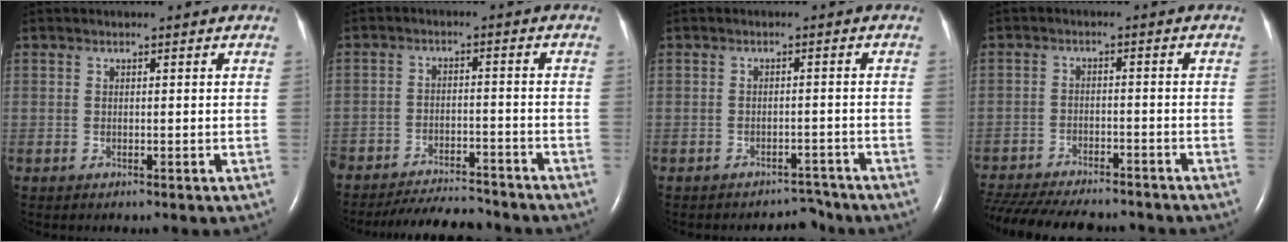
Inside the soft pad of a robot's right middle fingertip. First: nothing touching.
{"total": 11.1, "force": [-10.5, 2.0, 3.1], "torque": [-0.044, -0.008, -0.152]}
{"total": 3.1, "force": [-3.0, 0.8, -0.3], "torque": [0.006, 0.001, -0.040]}
{"total": 19.4, "force": [-16.9, 4.8, 8.1], "torque": [-0.210, -0.033, -0.243]}